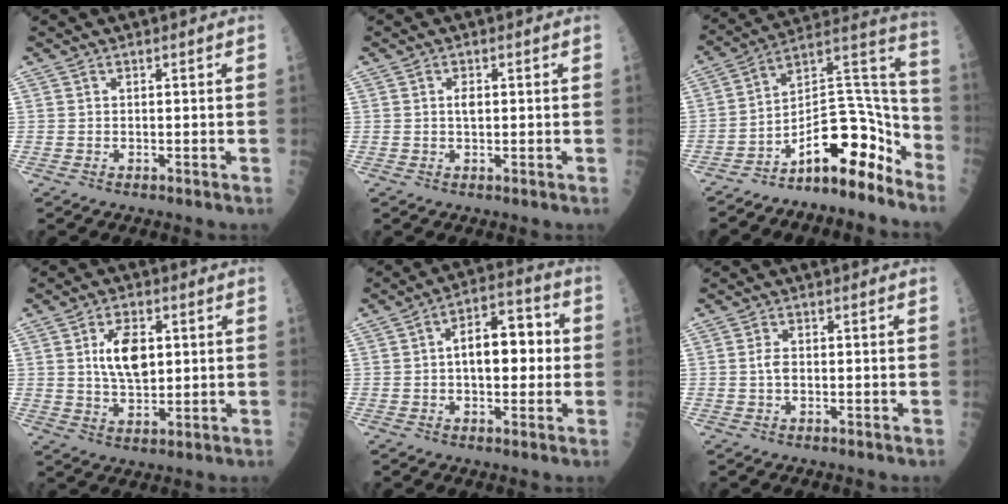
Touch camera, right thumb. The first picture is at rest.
{"total": 1.6, "force": [0.2, 0.8, 1.4], "torque": [-0.022, 0.001, 0.002]}
{"total": 16.1, "force": [-10.5, 5.9, 10.7], "torque": [-0.134, 0.130, -0.169]}
{"total": 8.8, "force": [1.8, 4.8, 7.2], "torque": [-0.109, -0.008, 0.036]}
{"total": 11.6, "force": [0.5, 6.2, 9.7], "torque": [-0.120, 0.028, 0.000]}
{"total": 2.1, "force": [-0.1, 1.1, 1.8], "torque": [-0.033, 0.002, -0.003]}